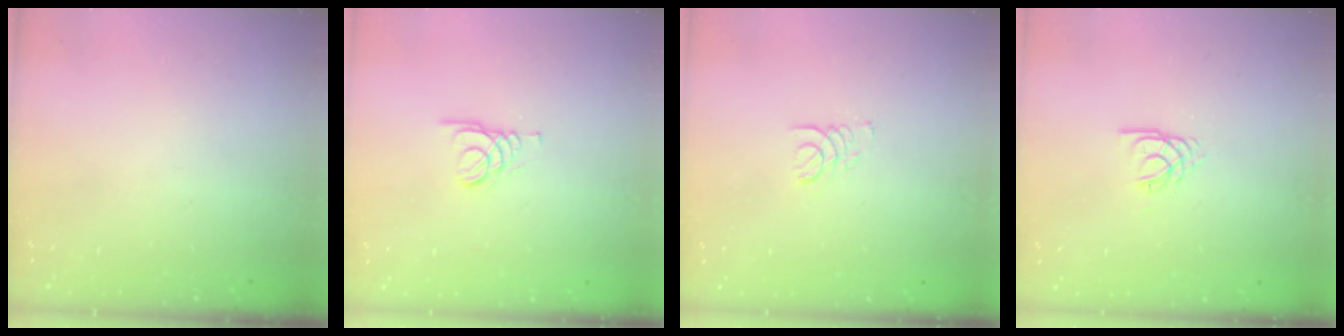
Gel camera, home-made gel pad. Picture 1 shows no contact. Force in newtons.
{"total": 1.4, "press": 1.4, "slide": 0.2}
{"total": 1.6, "press": 1.6, "slide": 0.1}
{"total": 3.2, "press": 3.1, "slide": 0.4}